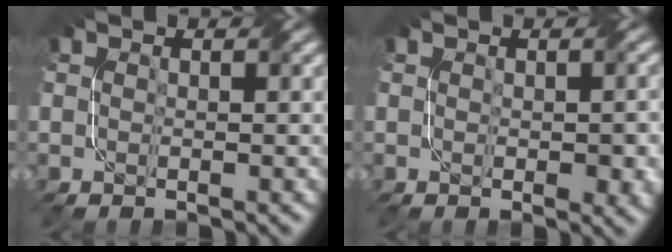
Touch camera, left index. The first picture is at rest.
{"total": 2.3, "force": [-0.1, 0.9, 2.2], "torque": [-0.028, -0.003, 0.003]}